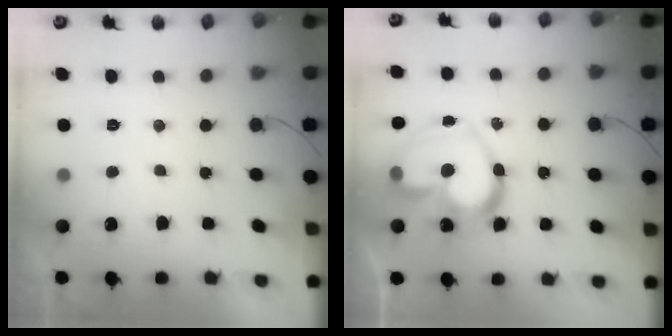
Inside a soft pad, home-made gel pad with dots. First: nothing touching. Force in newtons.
{"total": 19.1, "press": 19.0, "slide": 1.3}